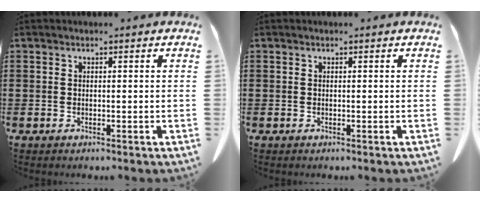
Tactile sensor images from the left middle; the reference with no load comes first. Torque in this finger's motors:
{"motor_torque": [0.00, 0.00, 0.00, 0.00]}